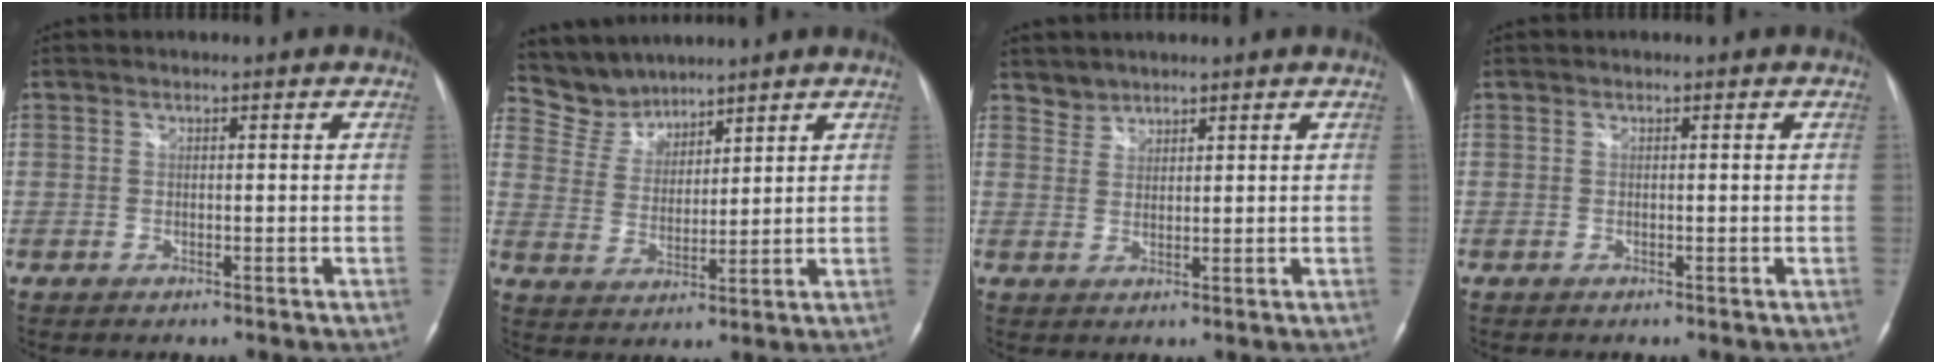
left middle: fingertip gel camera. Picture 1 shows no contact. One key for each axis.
{"total": 6.1, "fx": 5.8, "fy": 1.7, "fz": -0.5, "tx": 0.000, "ty": 0.011, "tz": 0.129}
{"total": 2.2, "fx": 2.0, "fy": 0.8, "fz": -0.5, "tx": 0.012, "ty": 0.009, "tz": 0.037}
{"total": 0.0}